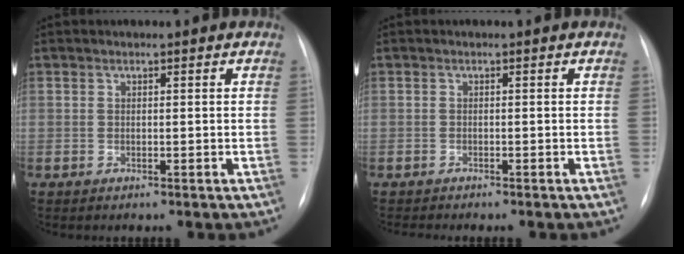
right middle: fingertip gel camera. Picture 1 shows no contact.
{"total": 1.8, "force": [-1.6, -0.1, 0.7], "torque": [-0.006, -0.001, -0.021]}